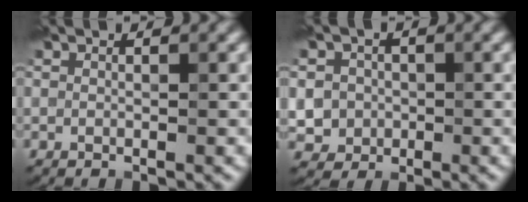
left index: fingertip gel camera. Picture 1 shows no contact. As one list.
[{"total": 5.0, "force": [-0.5, 4.8, 1.3], "torque": [-0.011, 0.011, -0.019]}]